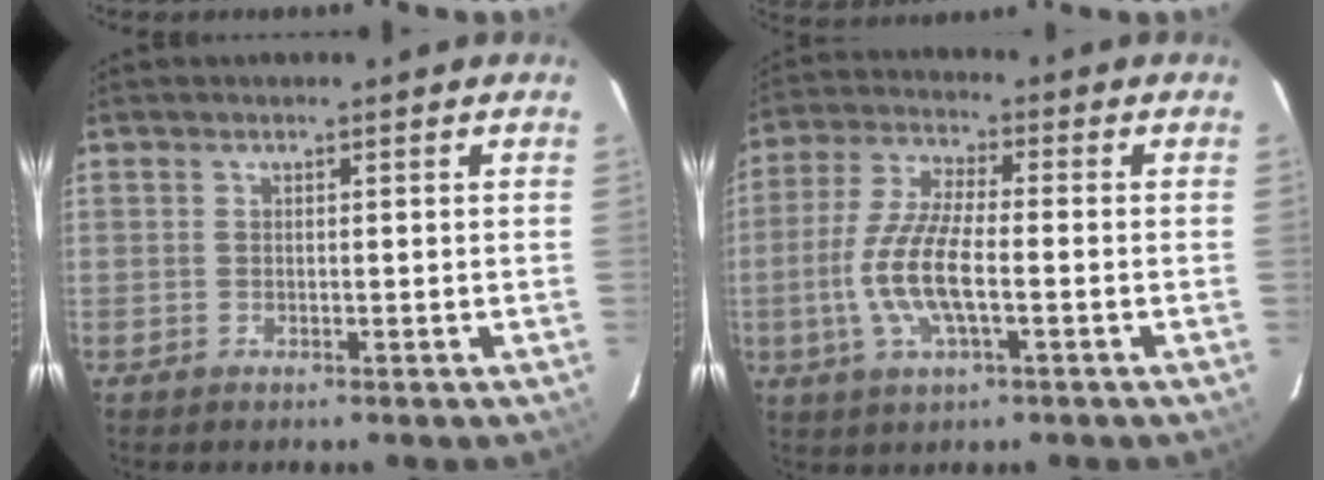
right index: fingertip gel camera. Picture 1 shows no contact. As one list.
[{"total": 10.9, "force": [-2.7, 3.0, 10.1], "torque": [-0.215, -0.002, -0.056]}]